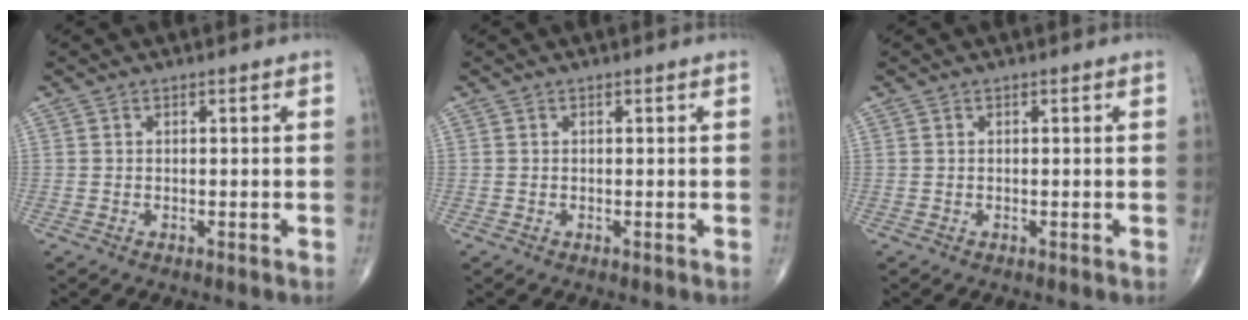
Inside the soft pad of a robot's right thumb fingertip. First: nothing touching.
{"total": 0.0}
{"total": 0.0}